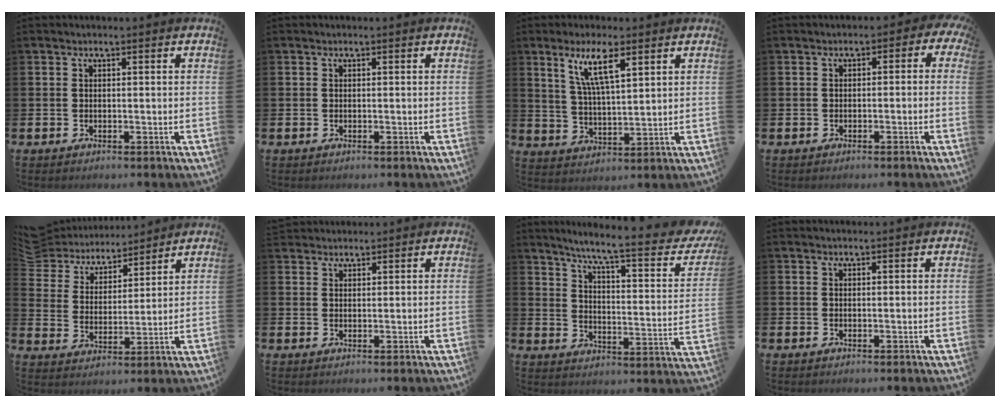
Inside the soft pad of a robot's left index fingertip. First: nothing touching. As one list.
[{"total": 0.0}, {"total": 7.9, "force": [5.3, 1.8, 5.6], "torque": [-0.107, -0.013, 0.086]}, {"total": 1.8, "force": [-1.5, 0.8, 0.3], "torque": [-0.007, 0.006, -0.037]}, {"total": 6.7, "force": [6.2, 2.5, 0.1], "torque": [-0.046, -0.043, 0.110]}, {"total": 2.1, "force": [2.0, 0.6, -0.2], "torque": [0.008, -0.007, 0.037]}, {"total": 8.3, "force": [6.2, 1.1, 5.4], "torque": [-0.105, -0.049, 0.090]}, {"total": 0.6, "force": [0.6, 0.1, -0.1], "torque": [0.010, -0.004, 0.009]}]